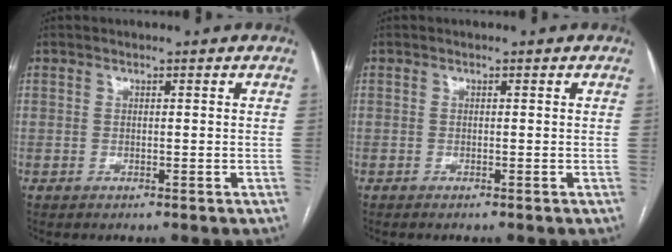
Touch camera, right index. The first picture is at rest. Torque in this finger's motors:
{"motor_torque": [-0.04, -0.01, 0.03, 0.01]}